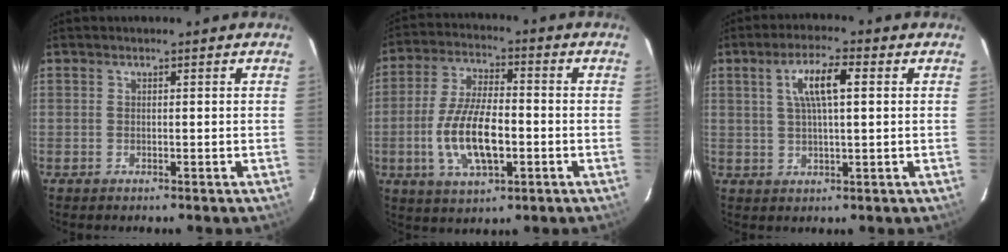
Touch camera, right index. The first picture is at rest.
{"total": 12.8, "force": [-3.1, 5.2, 11.3], "torque": [-0.230, -0.003, -0.054]}
{"total": 7.0, "force": [2.1, 1.6, 6.5], "torque": [-0.121, 0.009, 0.039]}